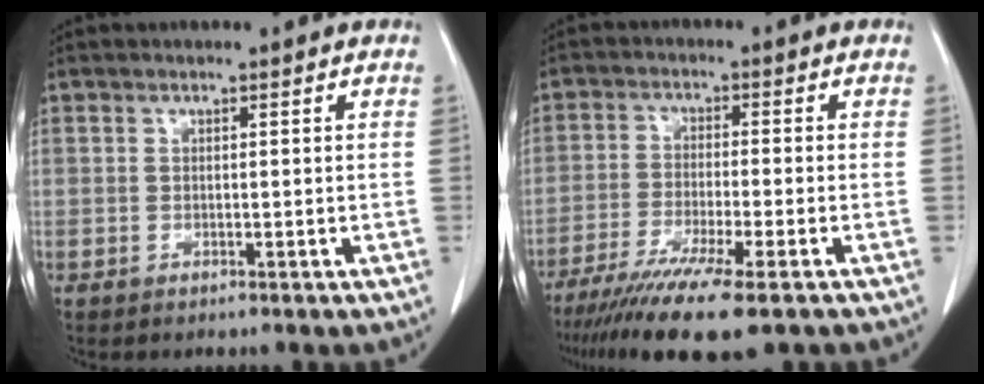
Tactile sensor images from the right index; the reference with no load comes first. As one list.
[{"total": 12.2, "force": [-8.8, 0.4, 8.5], "torque": [-0.145, -0.033, -0.141]}]